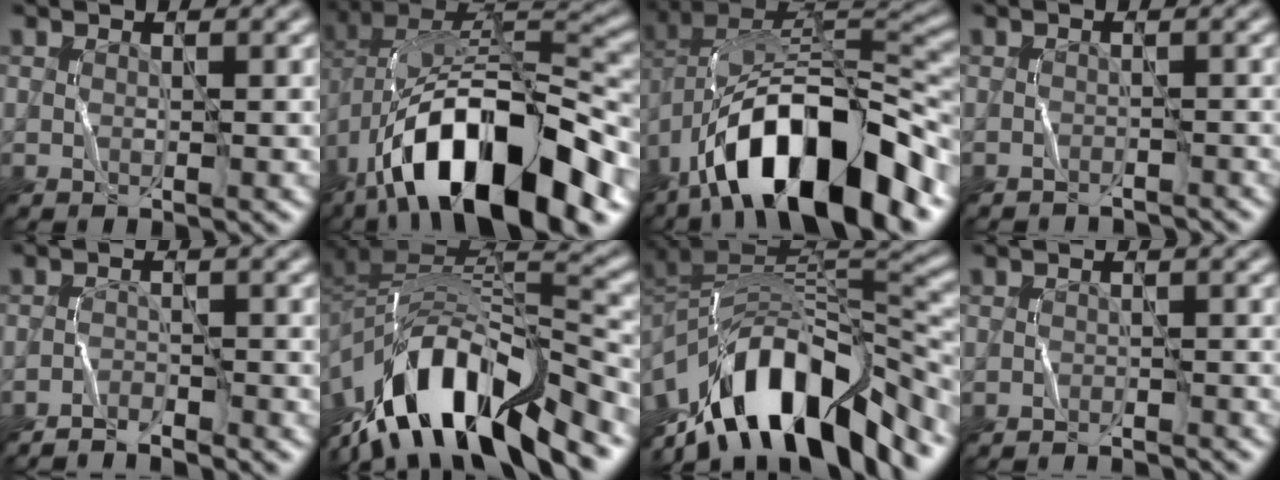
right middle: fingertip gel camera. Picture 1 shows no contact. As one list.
[{"total": 15.1, "force": [-7.0, 6.8, 11.5], "torque": [-0.193, 0.023, -0.121]}, {"total": 13.7, "force": [-7.0, 5.6, 10.4], "torque": [-0.168, 0.016, -0.122]}, {"total": 1.4, "force": [-1.4, 0.0, -0.2], "torque": [0.005, 0.000, -0.024]}, {"total": 2.5, "force": [-2.4, 0.0, 0.5], "torque": [-0.013, 0.009, -0.047]}, {"total": 12.6, "force": [-7.6, 4.9, 8.8], "torque": [-0.154, 0.022, -0.129]}, {"total": 13.8, "force": [-8.0, 6.1, 9.5], "torque": [-0.158, 0.023, -0.149]}, {"total": 1.7, "force": [-1.7, -0.1, -0.1], "torque": [0.002, 0.007, -0.026]}]